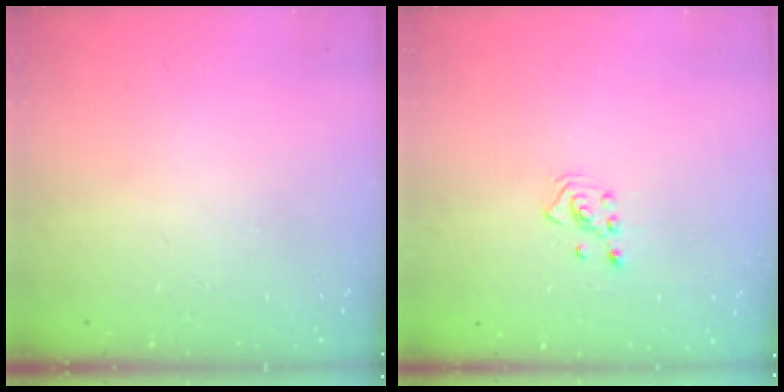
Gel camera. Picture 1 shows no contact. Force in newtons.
{"total": 2.5, "press": 2.4, "slide": 0.8}